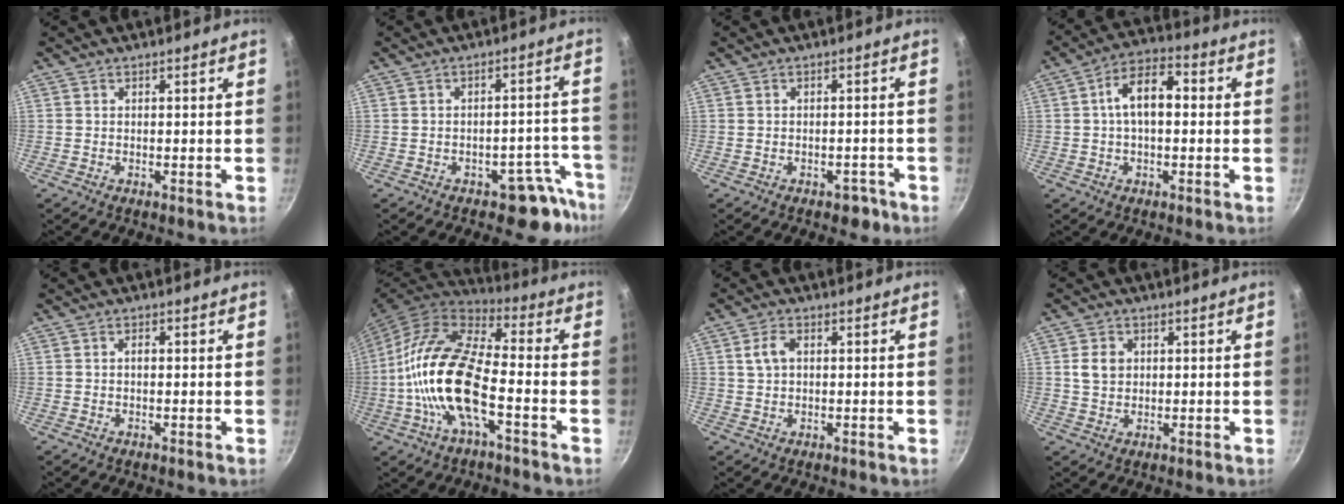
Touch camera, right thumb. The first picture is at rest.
{"total": 6.7, "force": [-5.1, 3.4, 2.7], "torque": [-0.003, 0.065, -0.064]}
{"total": 2.5, "force": [-1.7, 1.6, 1.0], "torque": [-0.001, 0.015, -0.018]}
{"total": 9.3, "force": [0.8, 5.1, 7.7], "torque": [-0.127, 0.030, 0.004]}
{"total": 1.0, "force": [0.0, 0.6, 0.8], "torque": [-0.007, 0.003, -0.002]}
{"total": 18.7, "force": [-4.3, 7.6, 16.5], "torque": [-0.336, 0.036, -0.083]}
{"total": 3.5, "force": [0.8, 2.3, 2.6], "torque": [-0.052, 0.006, 0.016]}
{"total": 4.3, "force": [0.8, 3.5, 2.3], "torque": [-0.030, -0.001, 0.017]}